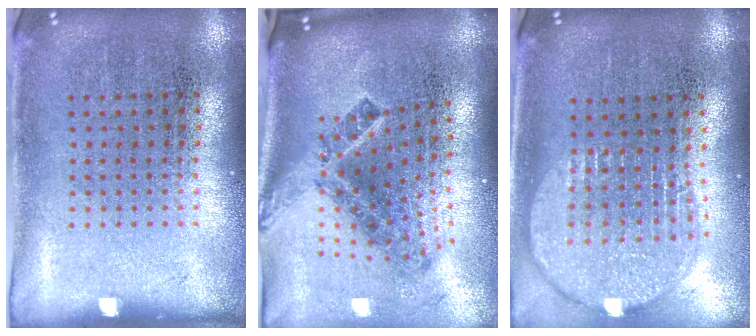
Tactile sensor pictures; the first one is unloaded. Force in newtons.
{"total": 2.5, "press": 1.5, "slide": 2.0}
{"total": 2.0, "press": 1.7, "slide": 1.1}